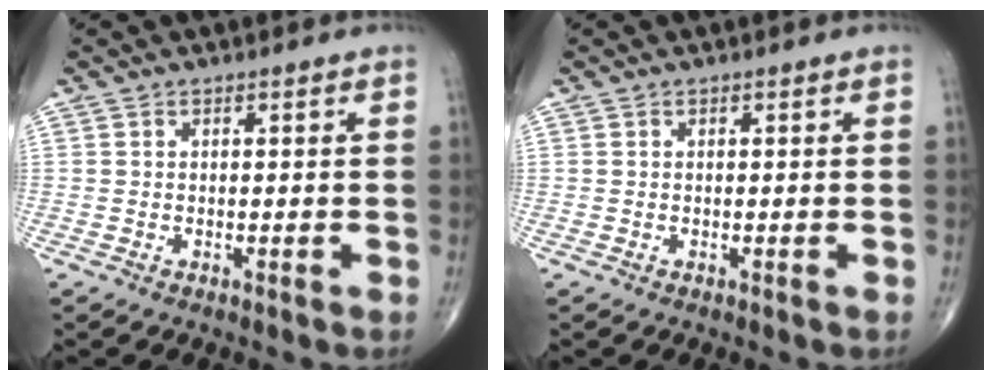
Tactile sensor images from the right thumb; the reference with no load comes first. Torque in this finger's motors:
{"motor_torque": [-0.11, 0.11, -0.13, -0.03, 0.01]}